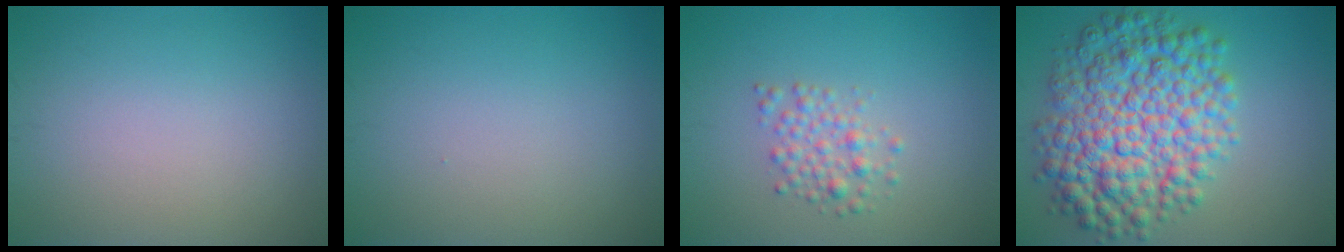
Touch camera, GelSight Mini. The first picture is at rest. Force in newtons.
{"total": 0.0}
{"total": 2.2, "press": 2.2, "slide": 0.0}
{"total": 10.7, "press": 10.7, "slide": 0.1}